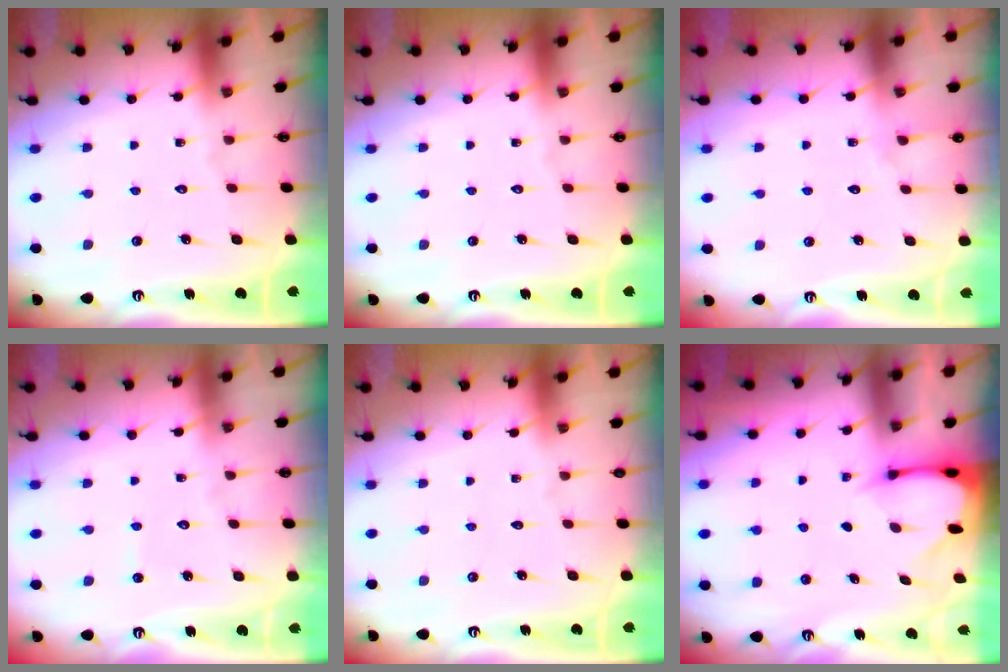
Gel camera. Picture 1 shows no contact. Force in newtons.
{"total": 0.0}
{"total": 5.0, "press": 5.0, "slide": 0.6}
{"total": 2.6, "press": 2.6, "slide": 0.2}
{"total": 0.0}
{"total": 2.6, "press": 2.6, "slide": 0.3}